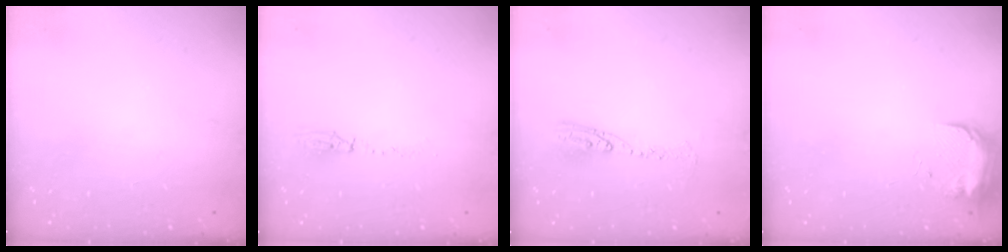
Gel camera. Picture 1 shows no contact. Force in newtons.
{"total": 3.6, "press": 3.5, "slide": 0.9}
{"total": 8.3, "press": 8.3, "slide": 0.8}
{"total": 9.2, "press": 9.2, "slide": 0.7}